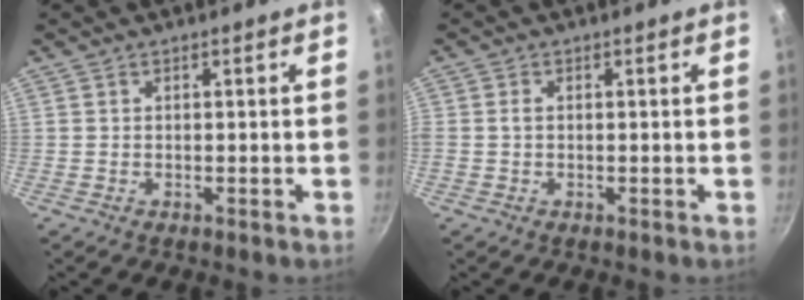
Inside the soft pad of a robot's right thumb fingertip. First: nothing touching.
{"total": 1.0, "force": [0.0, 0.7, 0.7], "torque": [-0.013, 0.001, -0.002]}